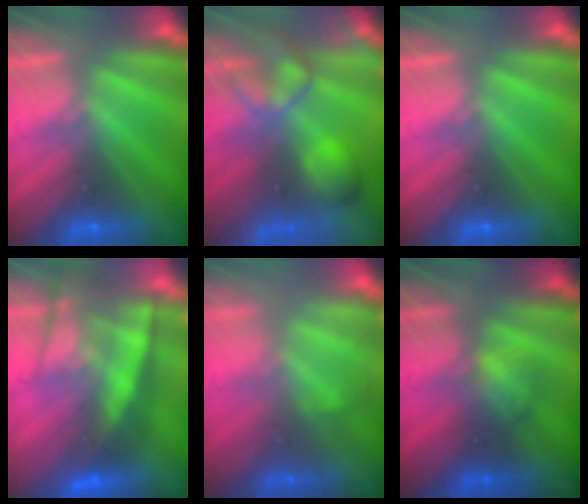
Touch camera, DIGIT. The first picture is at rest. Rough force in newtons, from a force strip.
{"total": 7.0}
{"total": 0.0}
{"total": 6.3}
{"total": 2.5}
{"total": 2.0}